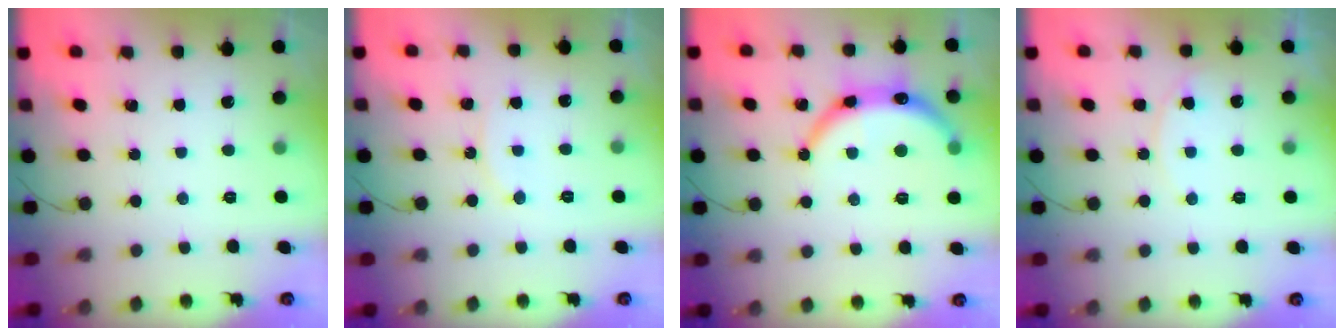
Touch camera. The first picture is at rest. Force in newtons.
{"total": 6.9, "press": 6.9, "slide": 0.7}
{"total": 13.4, "press": 13.1, "slide": 2.5}
{"total": 7.1, "press": 7.1, "slide": 0.9}